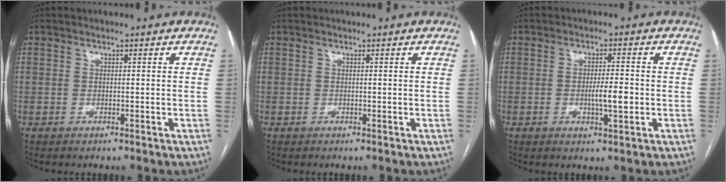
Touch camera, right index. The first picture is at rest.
{"total": 0.0}
{"total": 4.4, "force": [-0.8, 0.6, 4.2], "torque": [-0.073, -0.003, -0.011]}